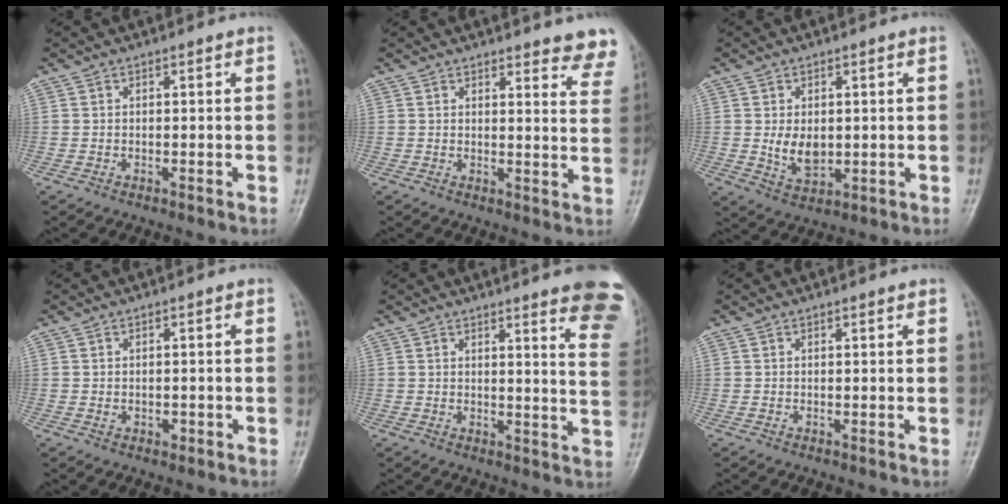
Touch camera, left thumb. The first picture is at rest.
{"total": 10.3, "force": [9.5, 2.3, 3.4], "torque": [0.008, -0.051, 0.083]}
{"total": 5.5, "force": [0.3, 3.7, 4.1], "torque": [-0.054, -0.012, 0.016]}
{"total": 1.4, "force": [-0.3, 1.1, 0.8], "torque": [-0.008, 0.004, -0.002]}
{"total": 15.0, "force": [10.9, 1.9, 10.1], "torque": [-0.097, -0.070, 0.110]}
{"total": 0.5, "force": [0.4, 0.1, 0.3], "torque": [-0.005, -0.002, 0.004]}